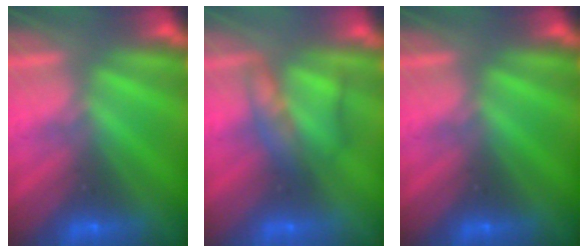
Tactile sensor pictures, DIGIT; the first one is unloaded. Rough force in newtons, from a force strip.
{"total": 2.2}
{"total": 0.0}